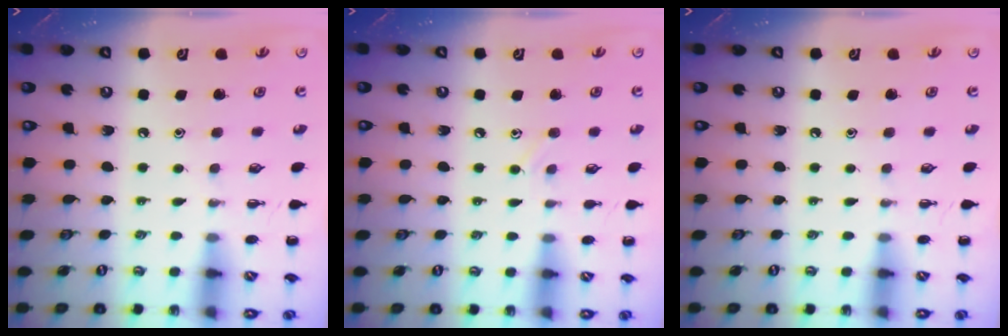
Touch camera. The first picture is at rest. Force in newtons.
{"total": 4.8, "press": 4.6, "slide": 1.5}
{"total": 0.0}